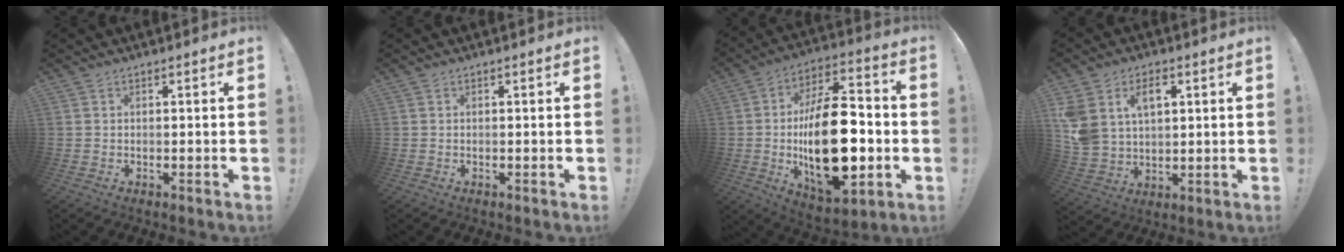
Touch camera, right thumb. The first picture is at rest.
{"total": 0.0}
{"total": 27.8, "force": [-3.4, 14.5, 23.6], "torque": [-0.421, 0.009, -0.046]}
{"total": 10.9, "force": [4.7, 7.8, 5.9], "torque": [-0.114, -0.019, 0.091]}